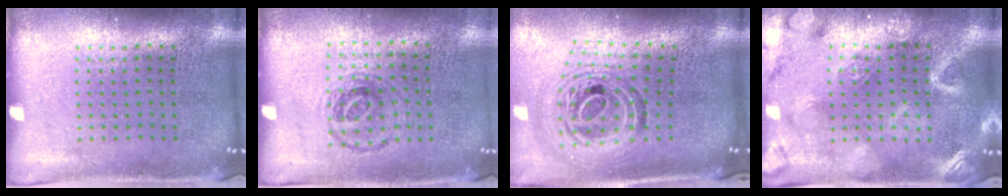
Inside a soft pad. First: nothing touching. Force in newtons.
{"total": 1.0, "press": 0.8, "slide": 0.5}
{"total": 1.8, "press": 1.5, "slide": 0.9}
{"total": 3.0, "press": 3.0, "slide": 0.2}